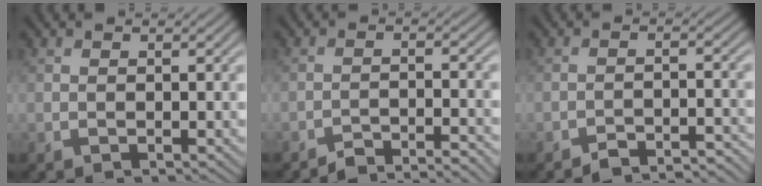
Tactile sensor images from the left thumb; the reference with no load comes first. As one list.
[{"total": 3.6, "force": [-3.4, 0.3, 1.4], "torque": [-0.015, 0.008, -0.063]}, {"total": 3.7, "force": [-3.5, 0.5, 1.3], "torque": [-0.019, 0.004, -0.055]}]